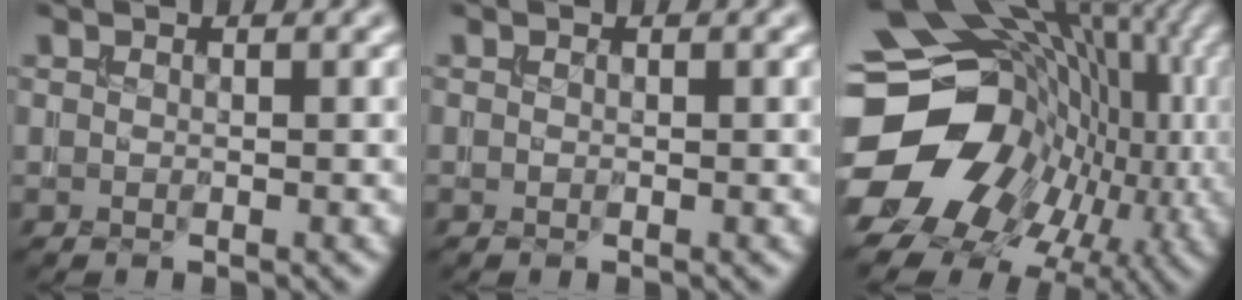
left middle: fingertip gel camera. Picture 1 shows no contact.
{"total": 0.0}
{"total": 20.6, "force": [-2.9, 16.8, 11.6], "torque": [-0.194, -0.002, -0.054]}